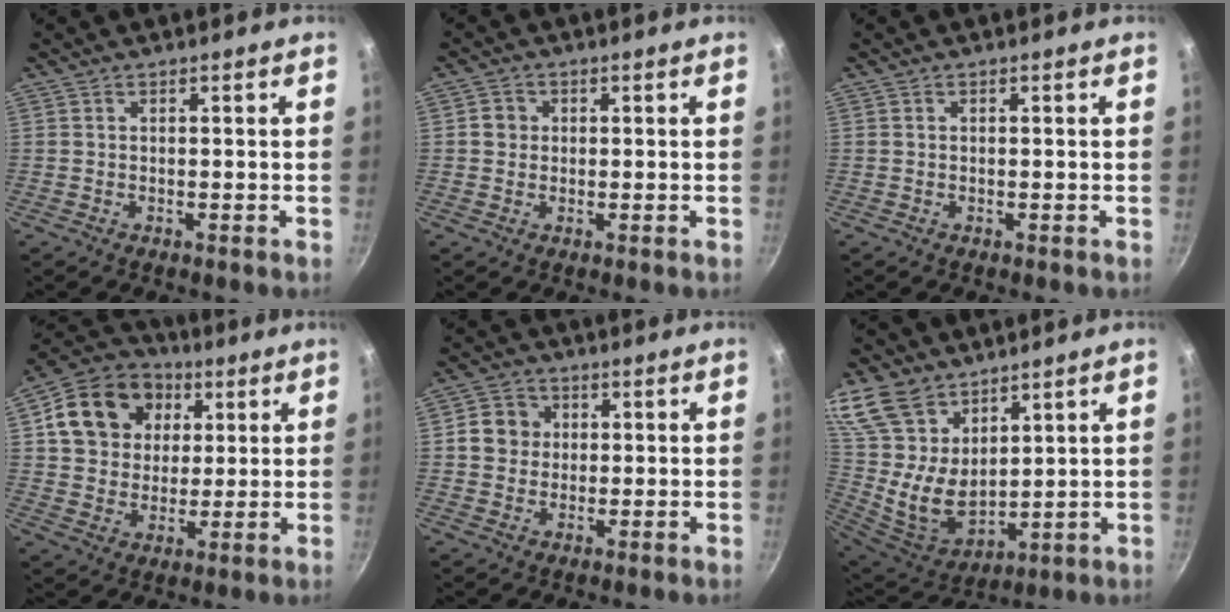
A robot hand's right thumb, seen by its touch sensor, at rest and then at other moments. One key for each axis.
{"total": 2.7, "fx": 0.2, "fy": 2.5, "fz": 0.8, "tx": 0.001, "ty": 0.006, "tz": -0.002}
{"total": 0.0}
{"total": 16.7, "fx": 4.9, "fy": 13.7, "fz": 8.2, "tx": -0.130, "ty": 0.014, "tz": 0.077}
{"total": 5.9, "fx": 0.9, "fy": 5.4, "fz": 2.1, "tx": -0.005, "ty": 0.006, "tz": 0.004}
{"total": 18.9, "fx": 11.6, "fy": 11.4, "fz": 9.7, "tx": -0.203, "ty": -0.048, "tz": 0.245}